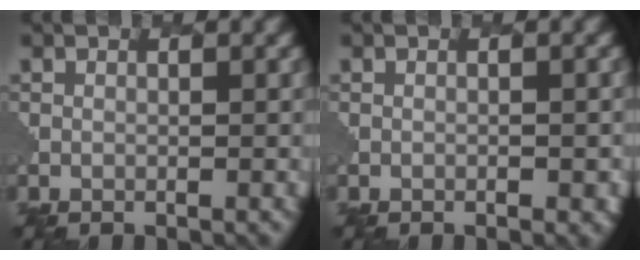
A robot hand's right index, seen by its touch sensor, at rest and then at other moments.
{"total": 1.3, "force": [-0.4, 0.7, 1.0], "torque": [-0.005, 0.002, 0.003]}